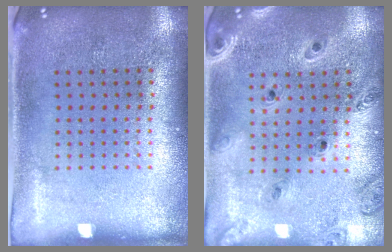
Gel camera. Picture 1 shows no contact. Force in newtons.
{"total": 1.3, "press": 1.3, "slide": 0.1}